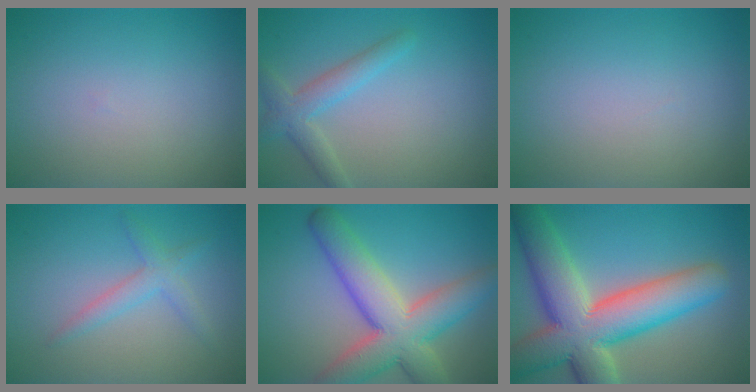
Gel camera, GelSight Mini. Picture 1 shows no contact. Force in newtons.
{"total": 3.1, "press": 3.1, "slide": 0.2}
{"total": 0.0}
{"total": 2.3, "press": 2.3, "slide": 0.1}
{"total": 9.3, "press": 9.2, "slide": 0.5}
{"total": 12.7, "press": 12.6, "slide": 0.9}